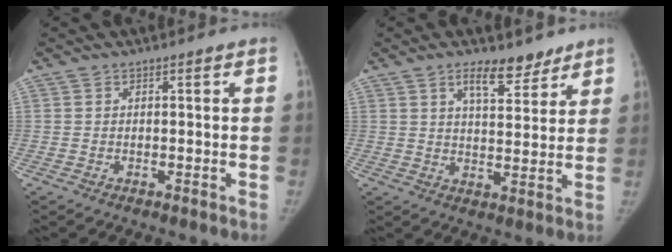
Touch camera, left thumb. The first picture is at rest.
{"total": 7.8, "force": [5.4, 3.3, 4.4], "torque": [-0.039, -0.036, 0.086]}